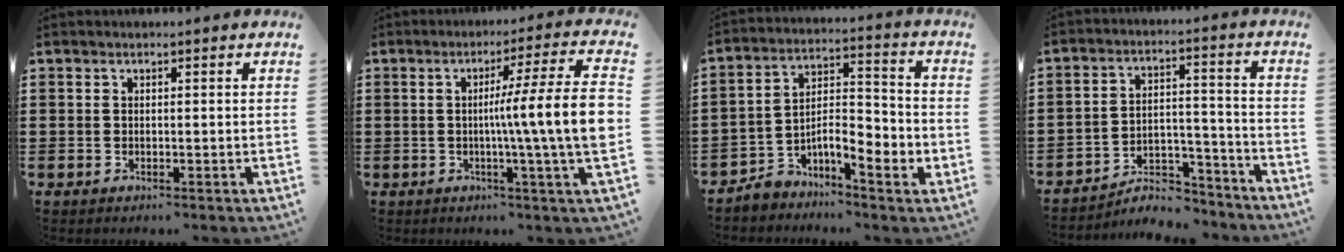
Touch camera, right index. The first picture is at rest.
{"total": 12.2, "force": [-0.2, -0.2, 12.2], "torque": [-0.194, -0.017, -0.014]}
{"total": 5.7, "force": [-3.6, 2.2, 3.9], "torque": [-0.070, -0.003, -0.068]}
{"total": 6.7, "force": [-6.1, 1.8, 2.1], "torque": [-0.028, 0.022, -0.115]}